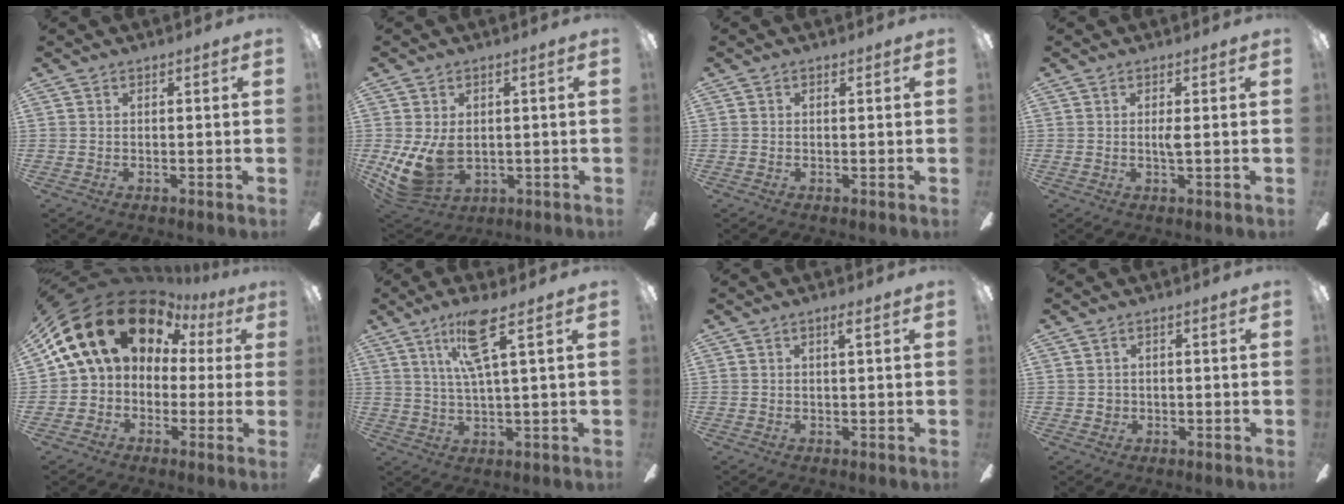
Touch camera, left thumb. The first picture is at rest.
{"total": 9.8, "force": [-0.6, 6.6, 7.2], "torque": [-0.152, -0.010, -0.008]}
{"total": 0.0}
{"total": 1.8, "force": [0.2, 0.1, 1.8], "torque": [-0.036, -0.003, 0.001]}
{"total": 19.7, "force": [8.4, 13.6, 11.6], "torque": [-0.229, -0.034, 0.152]}
{"total": 11.1, "force": [5.4, 1.9, 9.5], "torque": [-0.177, 0.002, 0.088]}
{"total": 1.5, "force": [0.8, 0.0, 1.3], "torque": [-0.028, 0.003, 0.012]}
{"total": 1.3, "force": [-0.1, 1.3, 0.2], "torque": [-0.005, 0.002, -0.003]}